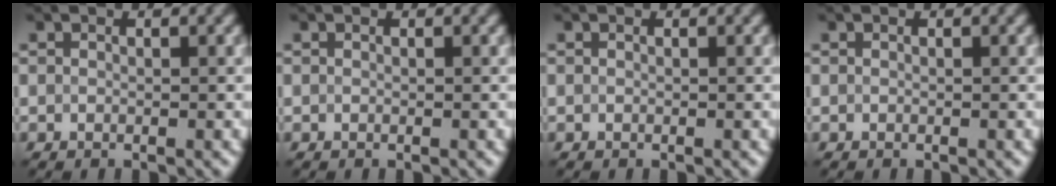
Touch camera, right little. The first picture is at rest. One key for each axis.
{"total": 0.0}
{"total": 0.0}
{"total": 0.0}